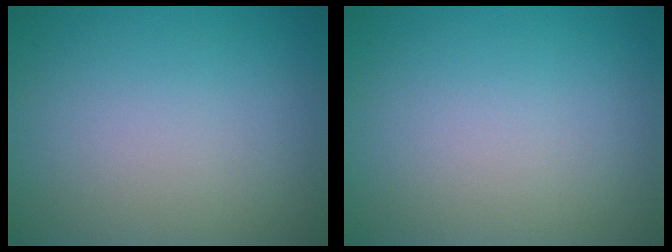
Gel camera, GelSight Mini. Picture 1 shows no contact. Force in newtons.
{"total": 0.0}